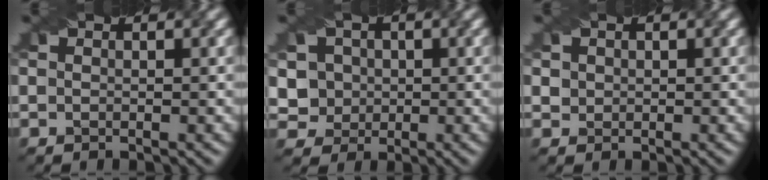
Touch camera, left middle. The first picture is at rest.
{"total": 4.5, "force": [0.9, 4.1, 1.6], "torque": [-0.025, 0.009, 0.013]}
{"total": 2.2, "force": [1.0, 1.7, 0.8], "torque": [-0.020, 0.013, 0.019]}